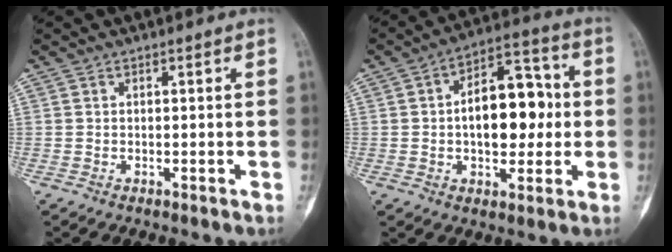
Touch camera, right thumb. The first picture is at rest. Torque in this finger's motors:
{"motor_torque": [1.34, 1.37, 0.01, 0.04, 0.33]}